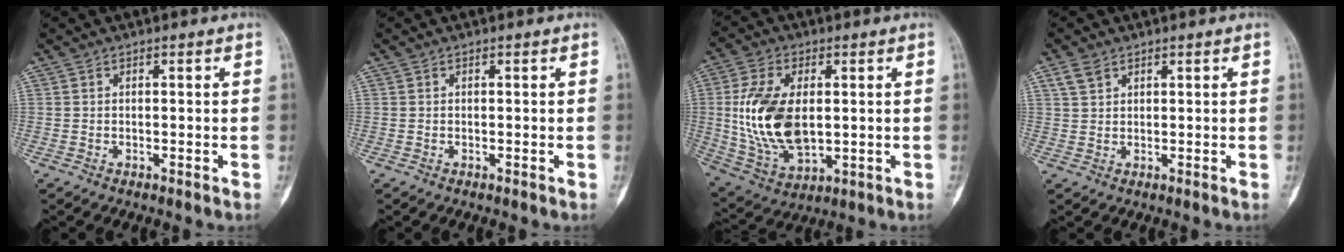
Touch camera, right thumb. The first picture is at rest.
{"total": 0.0}
{"total": 16.0, "force": [1.0, 9.0, 13.2], "torque": [-0.255, -0.010, 0.031]}
{"total": 2.6, "force": [1.6, 1.6, 1.3], "torque": [-0.027, 0.002, 0.037]}